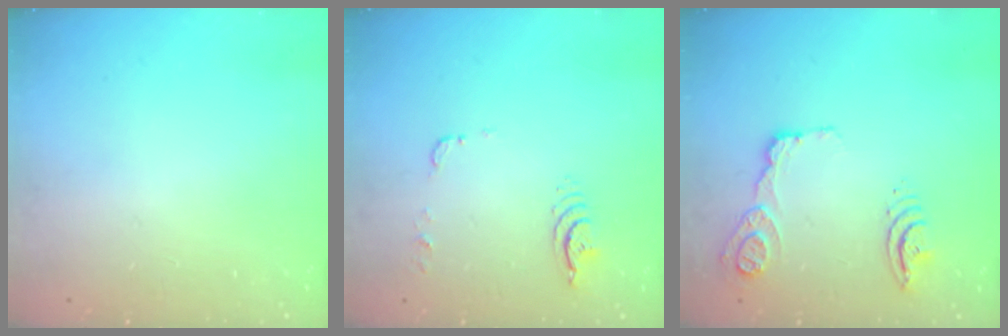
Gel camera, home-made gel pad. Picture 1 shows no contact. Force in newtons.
{"total": 6.7, "press": 6.7, "slide": 0.5}
{"total": 21.3, "press": 16.2, "slide": 13.8}